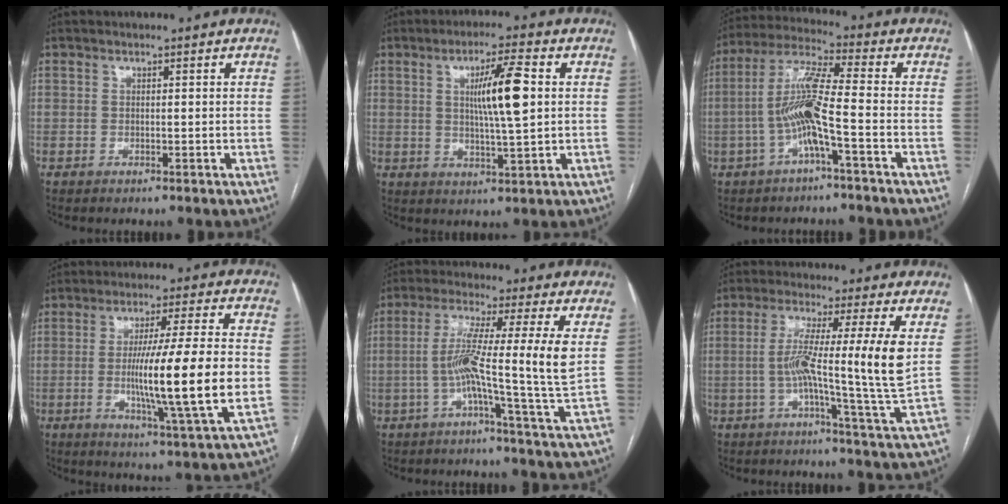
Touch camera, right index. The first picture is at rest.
{"total": 8.8, "force": [1.6, 0.3, 8.6], "torque": [-0.149, 0.000, 0.029]}
{"total": 9.4, "force": [-2.5, 0.1, 9.1], "torque": [-0.190, 0.014, -0.053]}
{"total": 16.1, "force": [-1.9, -0.8, 16.0], "torque": [-0.274, -0.016, -0.036]}
{"total": 10.5, "force": [0.2, -1.7, 10.3], "torque": [-0.193, 0.005, -0.005]}
{"total": 11.4, "force": [0.9, -1.7, 11.3], "torque": [-0.200, -0.007, 0.007]}